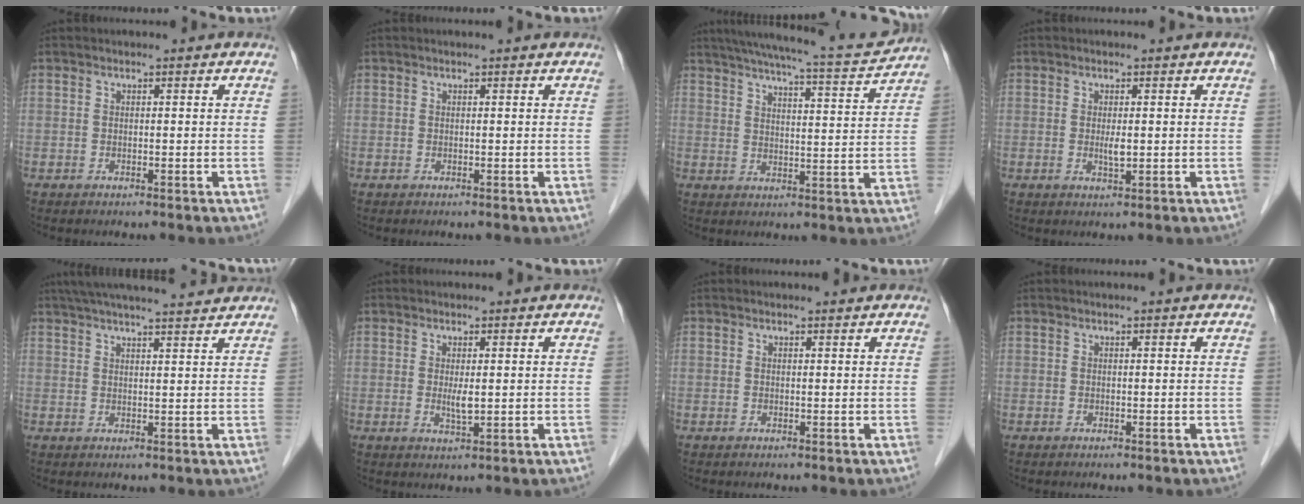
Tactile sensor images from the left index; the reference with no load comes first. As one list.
[{"total": 0.8, "force": [0.8, 0.0, 0.4], "torque": [-0.007, 0.006, 0.009]}, {"total": 15.3, "force": [13.9, 0.4, 6.3], "torque": [-0.107, -0.008, 0.190]}, {"total": 1.6, "force": [0.0, 0.4, 1.6], "torque": [-0.033, -0.007, 0.001]}, {"total": 14.5, "force": [13.0, 1.1, 6.3], "torque": [-0.108, 0.034, 0.184]}, {"total": 2.0, "force": [0.1, 0.4, 1.9], "torque": [-0.040, -0.009, 0.006]}, {"total": 0.5, "force": [0.5, 0.0, 0.0], "torque": [-0.009, -0.004, 0.007]}, {"total": 0.5, "force": [0.5, 0.0, 0.2], "torque": [-0.005, 0.004, 0.006]}]